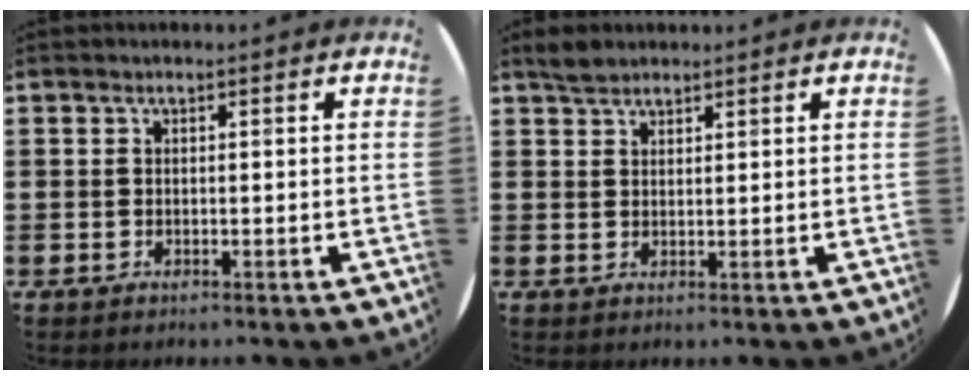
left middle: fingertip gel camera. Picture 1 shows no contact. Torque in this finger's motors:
{"motor_torque": [0.26, -0.22, 0.01, 0.00]}